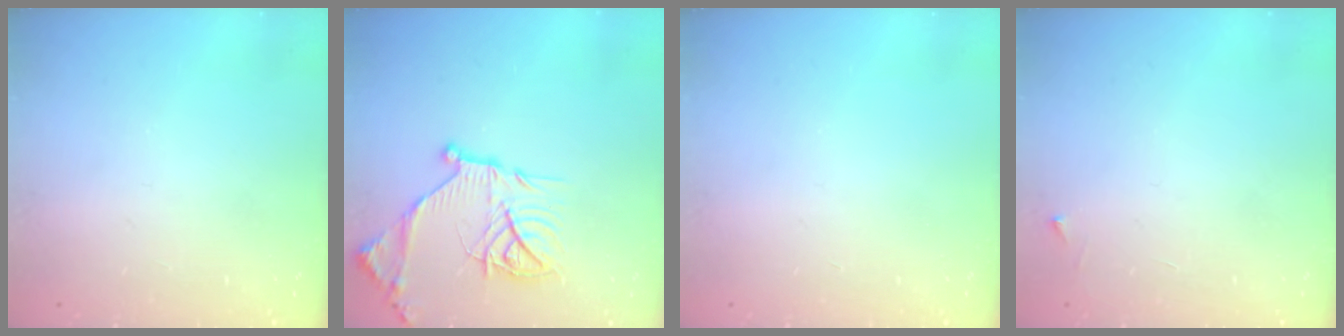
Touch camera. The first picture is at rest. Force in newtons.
{"total": 18.5, "press": 18.4, "slide": 1.9}
{"total": 0.0}
{"total": 2.5, "press": 2.5, "slide": 0.3}